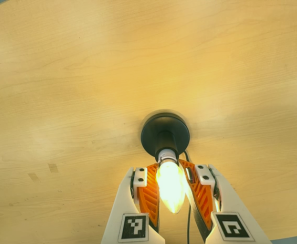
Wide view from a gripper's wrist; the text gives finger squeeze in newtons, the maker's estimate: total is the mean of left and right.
{"total": 17.8, "left": 20.0, "right": 15.6}